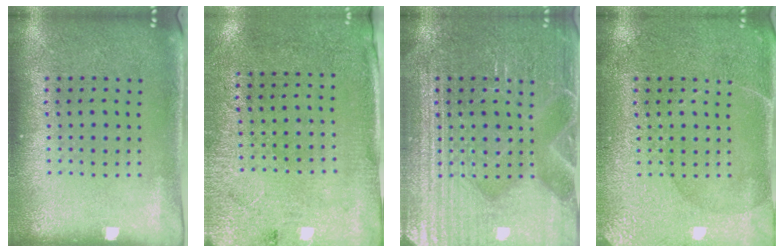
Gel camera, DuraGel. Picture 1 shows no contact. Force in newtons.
{"total": 2.7, "press": 2.3, "slide": 1.5}
{"total": 4.5, "press": 4.4, "slide": 0.9}
{"total": 4.3, "press": 4.3, "slide": 0.6}